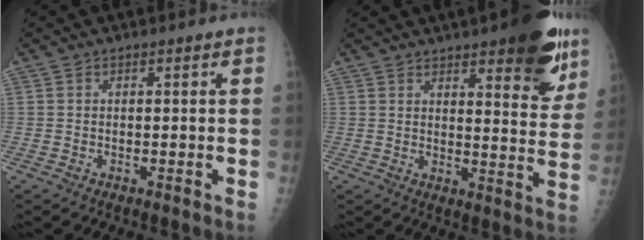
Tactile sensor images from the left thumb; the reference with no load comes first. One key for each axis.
{"total": 16.1, "fx": 9.7, "fy": 4.8, "fz": 11.9, "tx": -0.118, "ty": -0.051, "tz": 0.126}